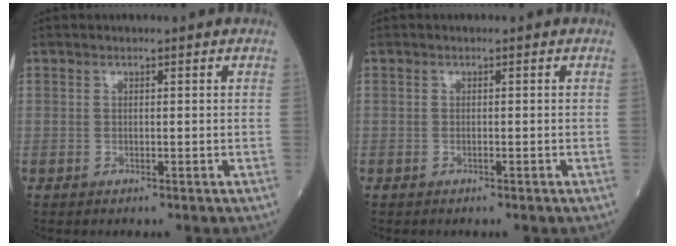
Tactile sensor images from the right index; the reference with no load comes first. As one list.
[{"total": 0.0}]